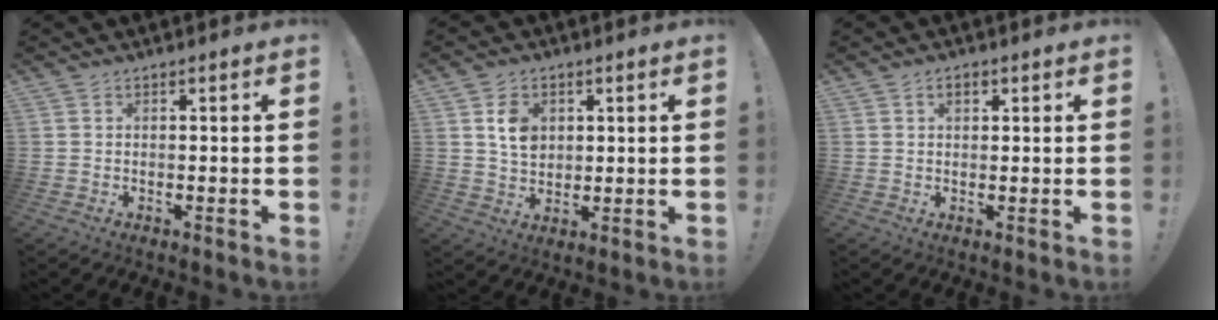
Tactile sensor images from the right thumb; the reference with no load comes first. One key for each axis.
{"total": 7.6, "fx": 2.4, "fy": 6.0, "fz": 3.9, "tx": -0.049, "ty": 0.000, "tz": 0.044}
{"total": 2.0, "fx": 0.8, "fy": 1.3, "fz": 1.2, "tx": -0.016, "ty": 0.000, "tz": 0.013}